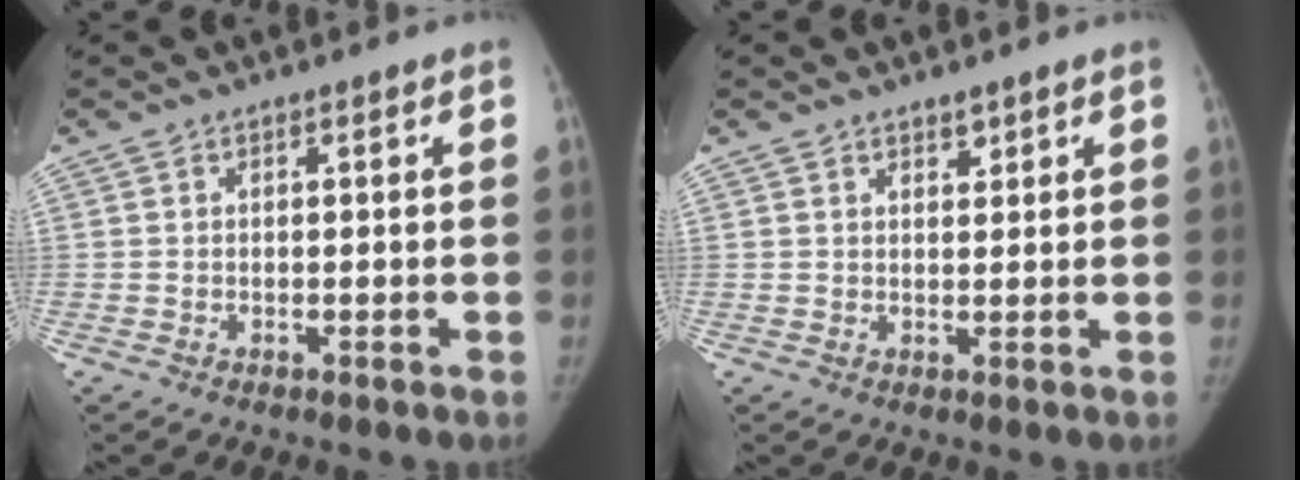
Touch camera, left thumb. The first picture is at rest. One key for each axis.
{"total": 1.7, "fx": 1.3, "fy": 0.9, "fz": 0.6, "tx": 0.006, "ty": -0.014, "tz": 0.017}